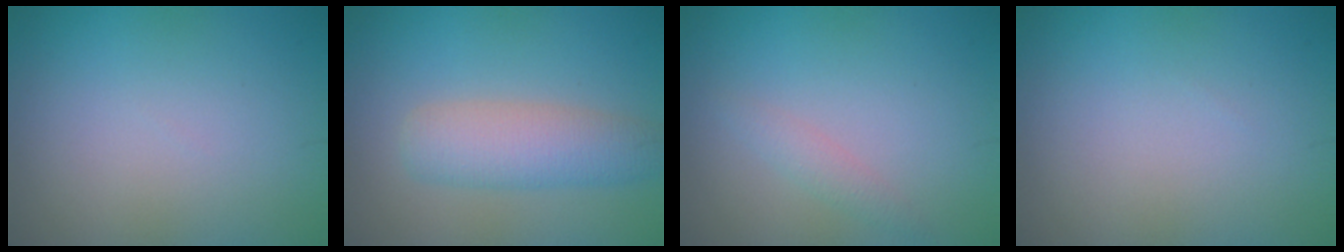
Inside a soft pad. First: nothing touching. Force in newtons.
{"total": 4.5, "press": 4.5, "slide": 0.3}
{"total": 1.2, "press": 1.2, "slide": 0.0}
{"total": 0.0}